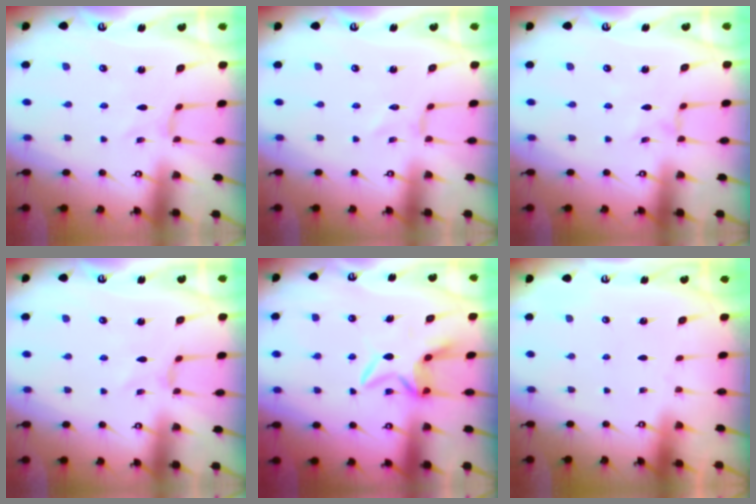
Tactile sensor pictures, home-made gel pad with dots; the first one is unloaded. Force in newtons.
{"total": 0.0}
{"total": 0.7, "press": 0.7, "slide": 0.3}
{"total": 2.3, "press": 2.3, "slide": 0.4}
{"total": 6.1, "press": 6.1, "slide": 0.8}
{"total": 0.0}